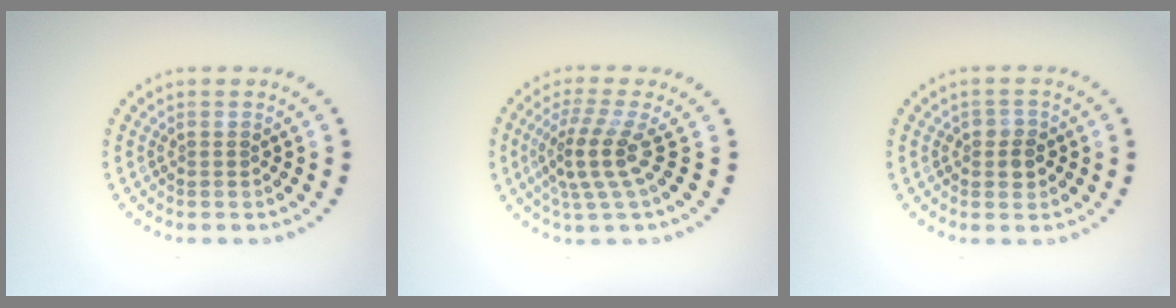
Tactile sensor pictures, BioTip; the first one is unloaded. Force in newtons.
{"total": 3.6, "press": 2.6, "slide": 2.5}
{"total": 1.9, "press": 1.9, "slide": 0.5}